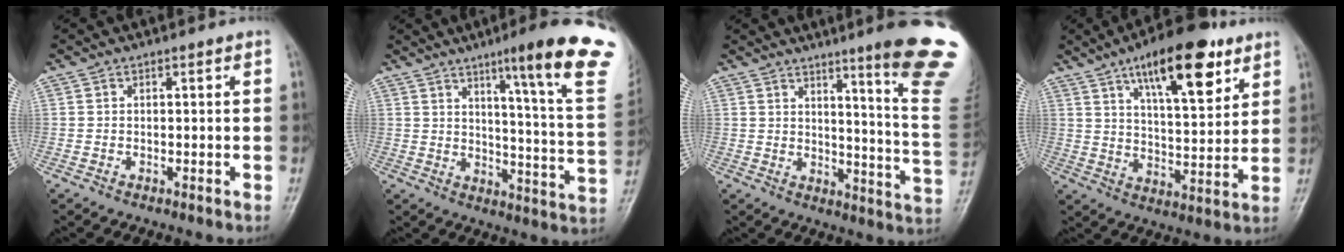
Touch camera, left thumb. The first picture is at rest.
{"total": 21.0, "force": [11.9, 1.3, 17.3], "torque": [-0.213, -0.058, 0.153]}
{"total": 18.9, "force": [11.9, 0.7, 14.7], "torque": [-0.163, -0.085, 0.148]}
{"total": 17.5, "force": [9.7, 6.3, 13.1], "torque": [-0.171, -0.040, 0.154]}